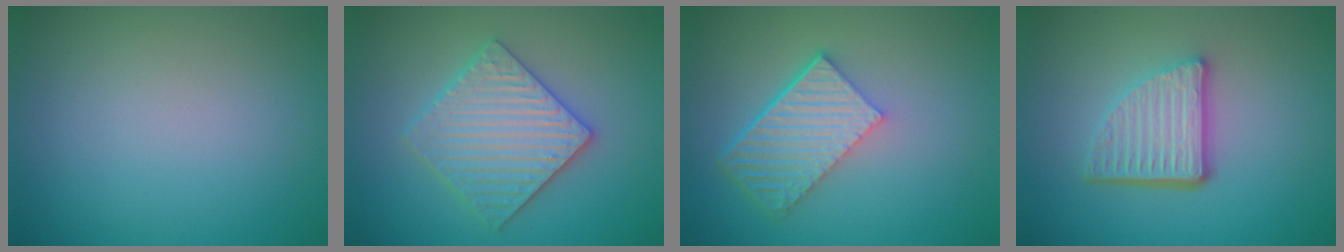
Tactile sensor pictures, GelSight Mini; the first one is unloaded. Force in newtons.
{"total": 4.3, "press": 4.1, "slide": 1.0}
{"total": 6.1, "press": 4.3, "slide": 4.3}
{"total": 5.0, "press": 3.6, "slide": 3.6}